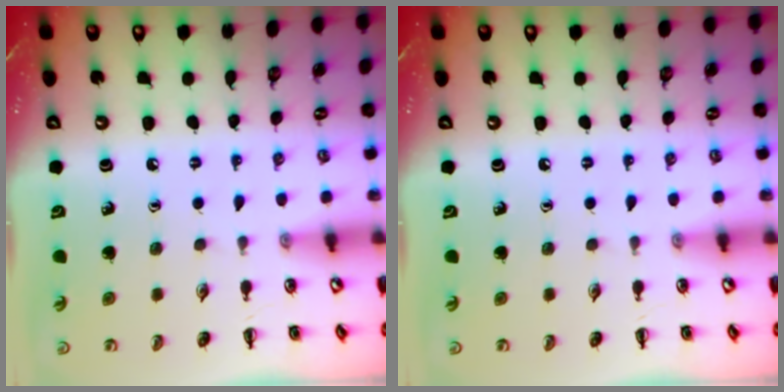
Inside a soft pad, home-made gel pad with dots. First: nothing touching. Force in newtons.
{"total": 0.0}